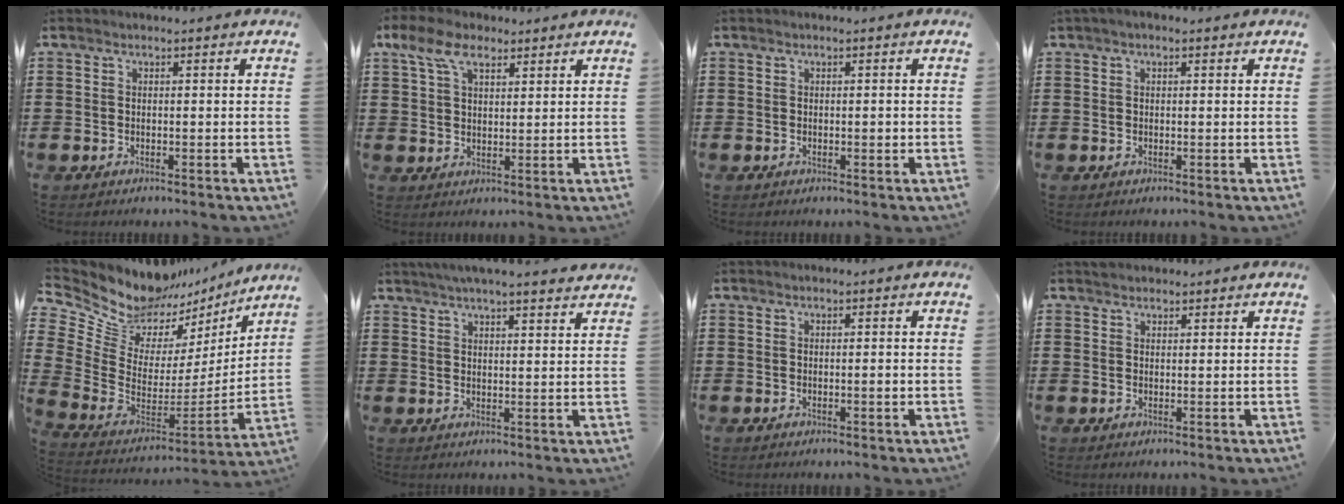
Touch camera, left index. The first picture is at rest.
{"total": 6.4, "force": [3.8, 3.5, 3.8], "torque": [-0.092, 0.011, 0.069]}
{"total": 0.8, "force": [0.0, 0.3, 0.7], "torque": [-0.012, 0.001, 0.000]}
{"total": 0.9, "force": [0.3, 0.4, 0.7], "torque": [-0.014, 0.005, 0.005]}
{"total": 10.5, "force": [9.4, 4.2, 2.2], "torque": [-0.104, -0.076, 0.172]}
{"total": 3.8, "force": [3.6, -0.3, 1.3], "torque": [-0.037, -0.010, 0.063]}
{"total": 0.9, "force": [-0.1, 0.2, 0.8], "torque": [-0.015, -0.003, 0.000]}
{"total": 1.2, "force": [1.1, 0.5, 0.0], "torque": [-0.003, 0.002, 0.021]}